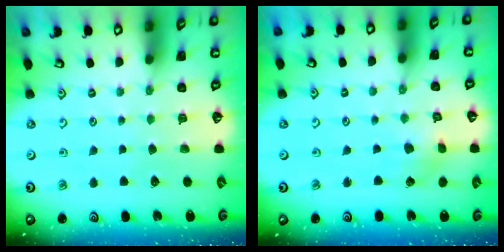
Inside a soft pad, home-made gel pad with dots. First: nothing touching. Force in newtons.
{"total": 2.8, "press": 2.8, "slide": 0.4}